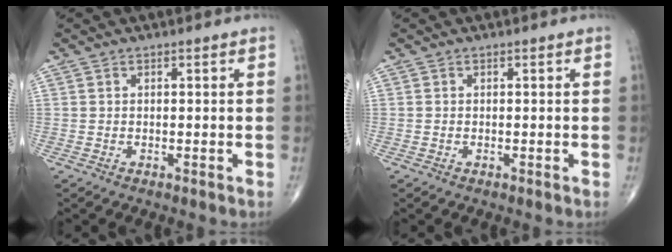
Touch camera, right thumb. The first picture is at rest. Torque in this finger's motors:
{"motor_torque": [0.09, 0.19, -0.12, -0.04, 0.00]}